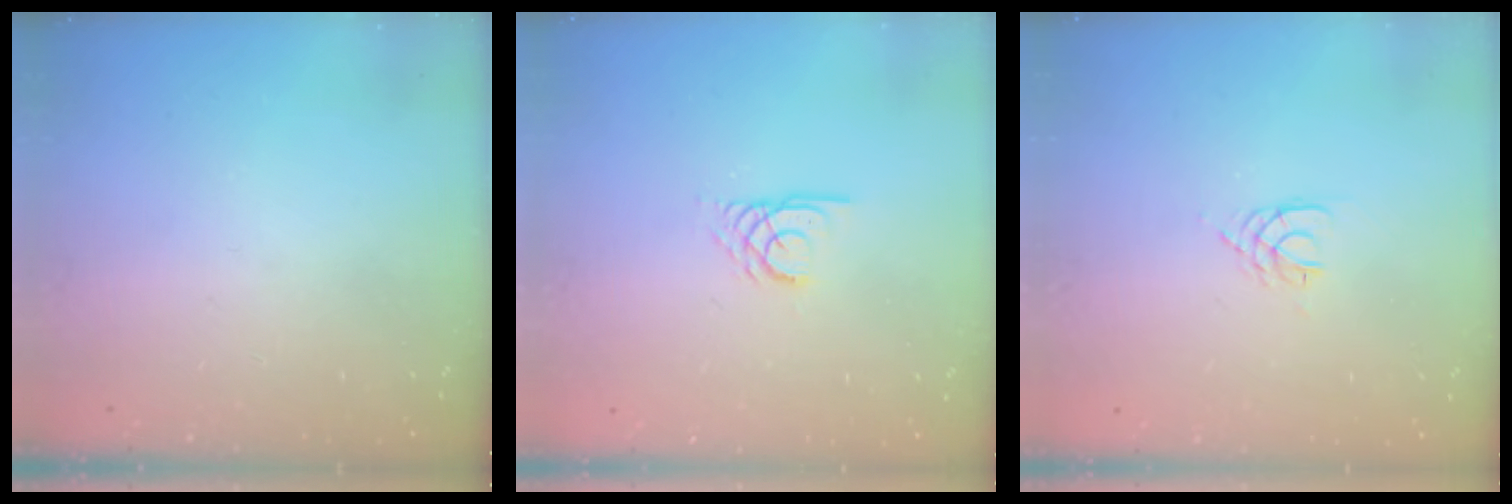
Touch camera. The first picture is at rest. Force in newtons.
{"total": 2.3, "press": 2.3, "slide": 0.1}
{"total": 2.4, "press": 2.3, "slide": 0.4}